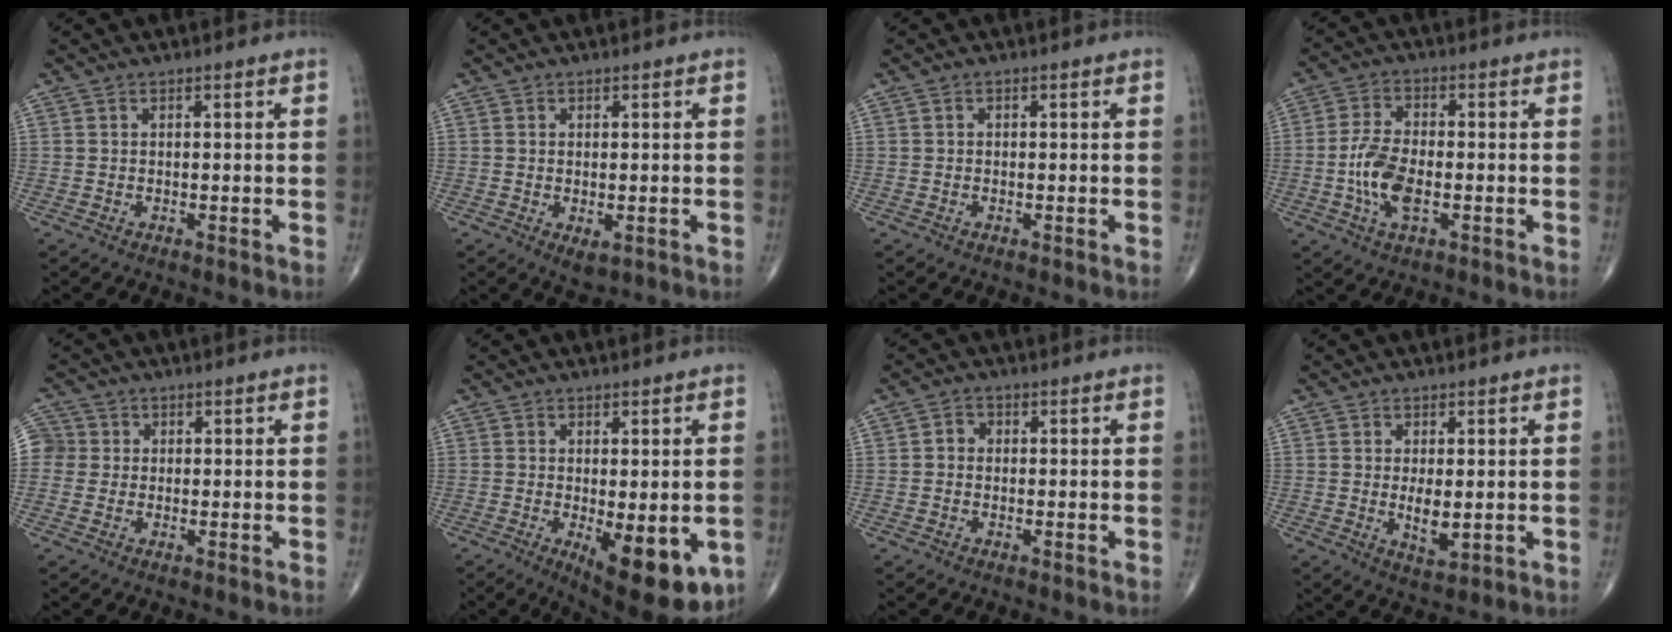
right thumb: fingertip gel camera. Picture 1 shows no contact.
{"total": 2.7, "force": [-0.8, 1.4, 2.3], "torque": [-0.036, -0.006, -0.005]}
{"total": 0.0}
{"total": 8.4, "force": [-1.9, 3.9, 7.2], "torque": [-0.153, 0.010, -0.038]}
{"total": 4.6, "force": [0.0, 4.5, 1.1], "torque": [-0.005, 0.012, -0.006]}
{"total": 13.5, "force": [-4.2, 5.3, 11.6], "torque": [-0.141, -0.020, -0.046]}
{"total": 1.8, "force": [-0.2, 1.6, 0.9], "torque": [-0.004, 0.006, -0.011]}
{"total": 4.5, "force": [-0.1, 2.0, 4.1], "torque": [-0.065, -0.014, 0.004]}